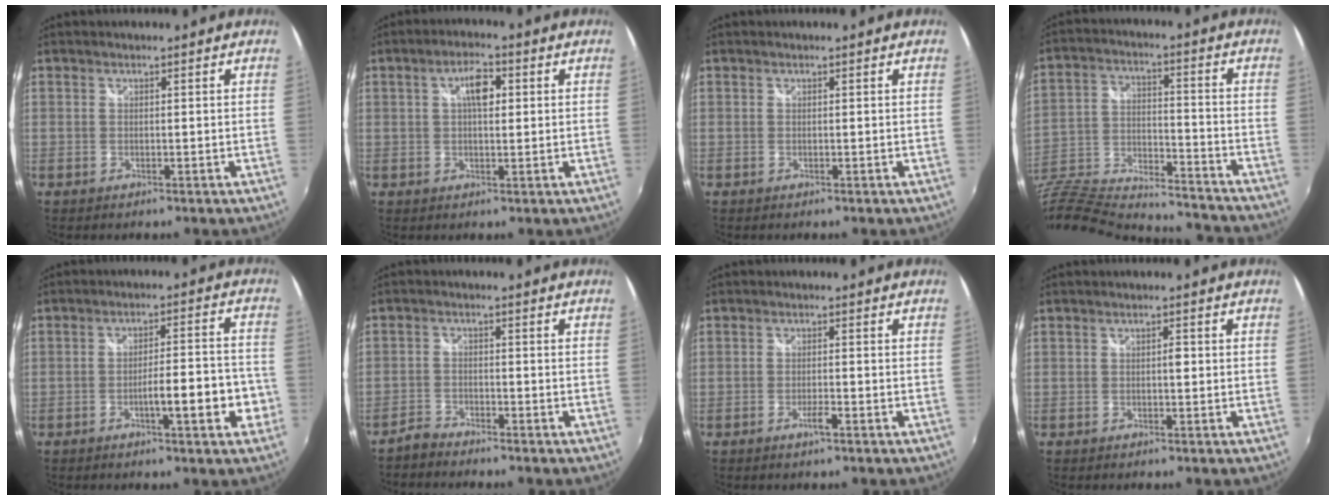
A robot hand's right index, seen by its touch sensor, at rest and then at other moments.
{"total": 4.7, "force": [1.2, 1.9, 4.2], "torque": [-0.070, 0.012, 0.018]}
{"total": 0.0}
{"total": 25.8, "force": [-20.6, 8.9, 12.6], "torque": [-0.278, -0.018, -0.329]}
{"total": 8.8, "force": [-3.5, 1.5, 7.9], "torque": [-0.127, 0.001, -0.046]}
{"total": 2.9, "force": [-2.8, 0.7, 0.3], "torque": [-0.016, -0.002, -0.059]}
{"total": 2.0, "force": [-1.2, 0.2, 1.6], "torque": [-0.034, -0.002, -0.025]}
{"total": 1.0, "force": [0.0, 0.5, 0.9], "torque": [-0.013, 0.003, -0.002]}